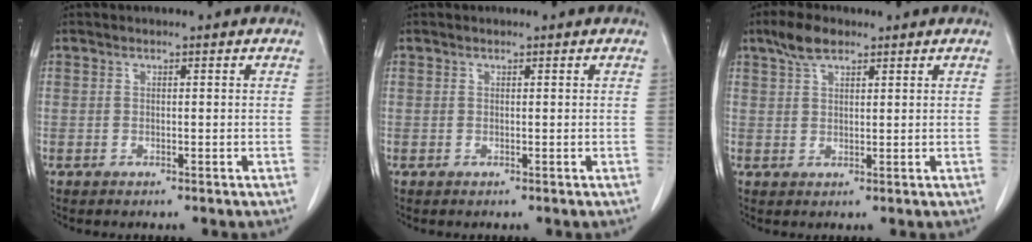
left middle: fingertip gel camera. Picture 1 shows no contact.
{"total": 0.0}
{"total": 3.0, "force": [2.2, 1.2, 1.8], "torque": [-0.040, 0.008, 0.043]}